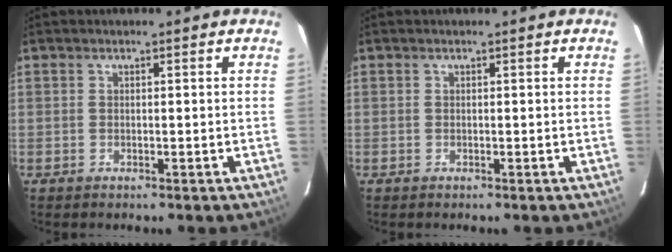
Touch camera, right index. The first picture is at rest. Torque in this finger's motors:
{"motor_torque": [0.00, 0.00, 0.01, 0.01]}